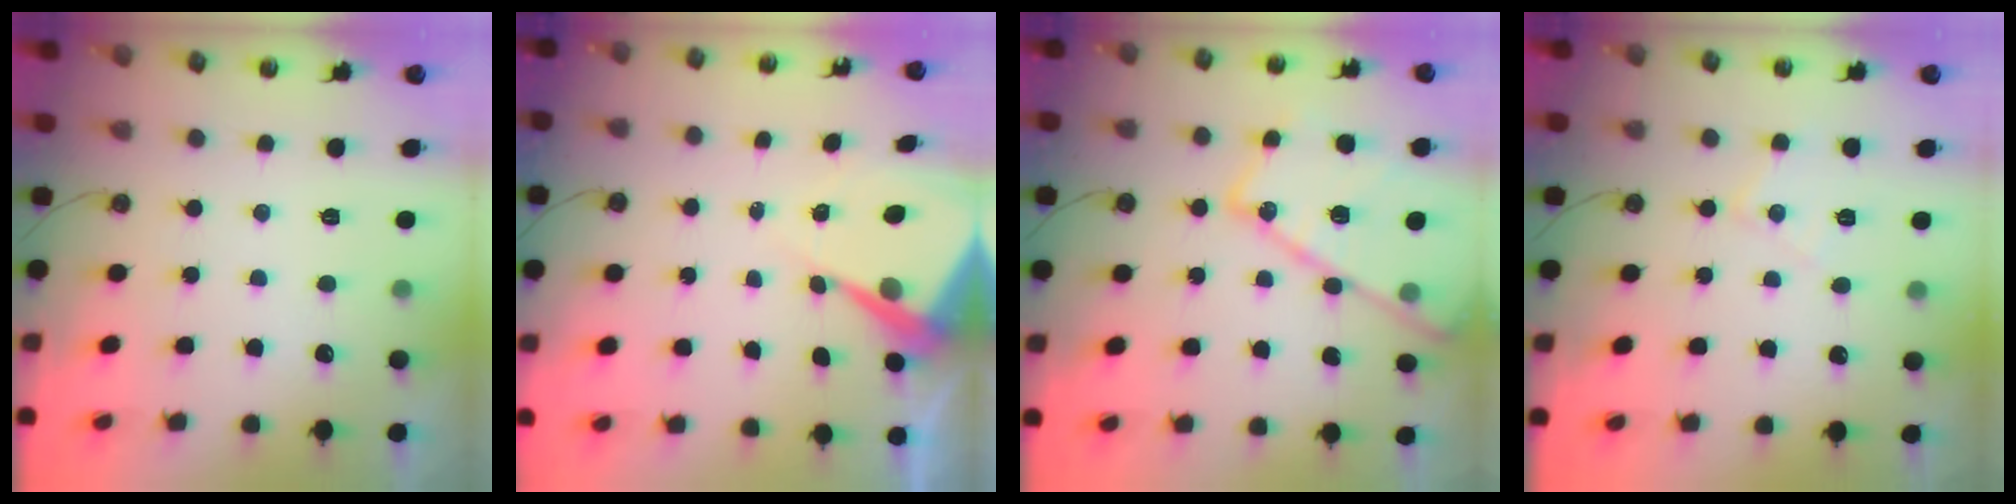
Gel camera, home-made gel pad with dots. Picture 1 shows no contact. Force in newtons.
{"total": 8.7, "press": 8.6, "slide": 0.9}
{"total": 20.3, "press": 20.2, "slide": 1.2}
{"total": 6.9, "press": 6.8, "slide": 0.6}